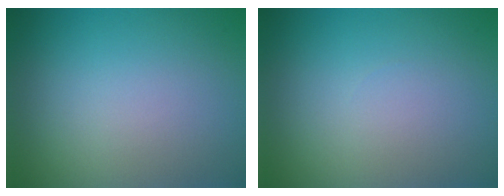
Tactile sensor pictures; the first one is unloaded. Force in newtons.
{"total": 0.0}